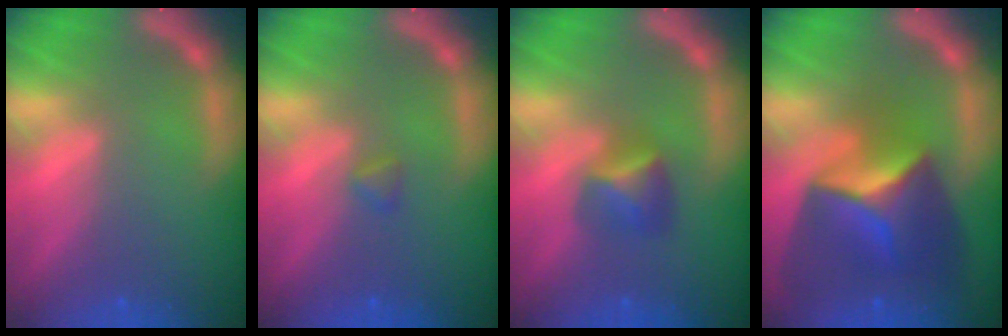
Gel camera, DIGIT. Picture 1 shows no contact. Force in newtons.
{"total": 0.9}
{"total": 2.9}
{"total": 9.4}